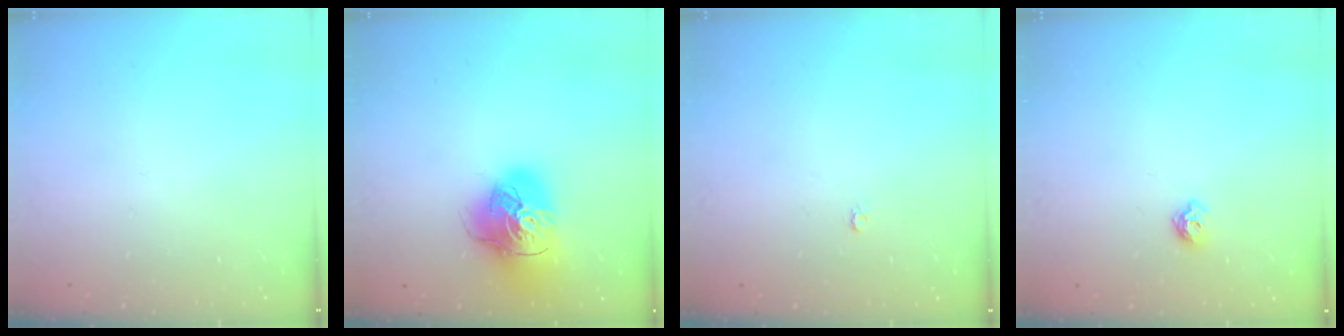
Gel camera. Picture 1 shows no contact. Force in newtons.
{"total": 17.1, "press": 17.0, "slide": 2.5}
{"total": 2.0, "press": 2.0, "slide": 0.4}
{"total": 5.6, "press": 5.6, "slide": 0.9}